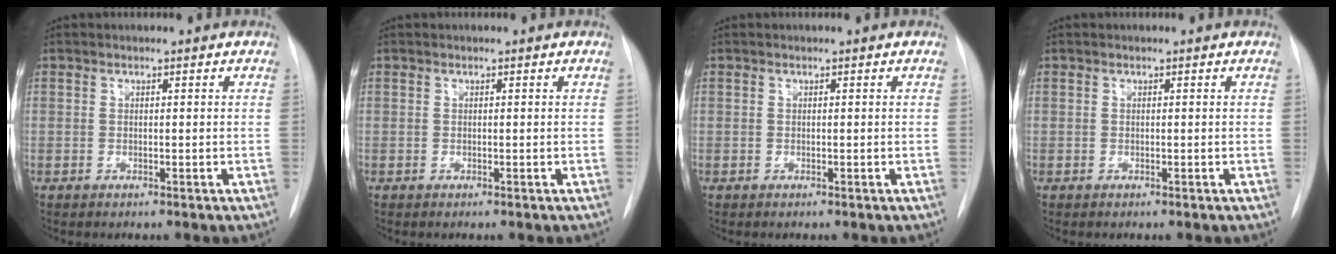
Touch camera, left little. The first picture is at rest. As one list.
[{"total": 0.0}, {"total": 0.0}, {"total": 0.0}]